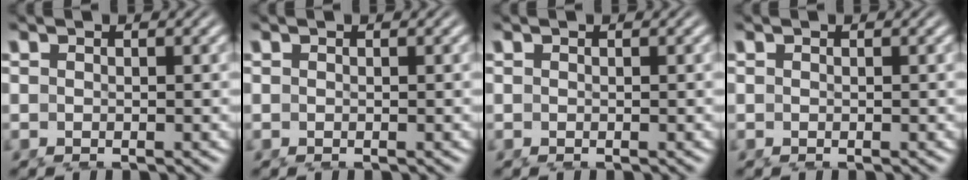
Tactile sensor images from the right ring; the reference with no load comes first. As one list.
[{"total": 0.0}, {"total": 0.0}, {"total": 0.0}]